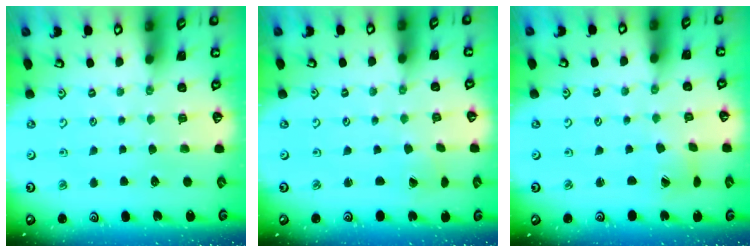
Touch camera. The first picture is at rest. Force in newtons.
{"total": 0.6, "press": 0.3, "slide": 0.5}
{"total": 2.6, "press": 2.6, "slide": 0.3}